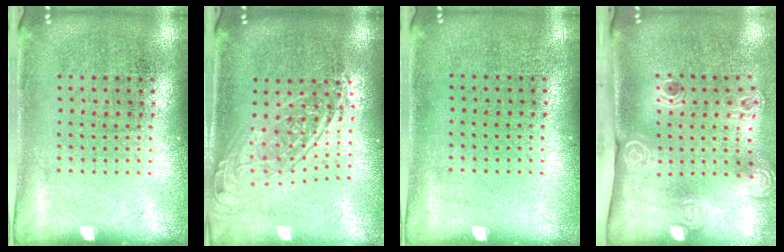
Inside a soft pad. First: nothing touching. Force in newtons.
{"total": 1.7, "press": 1.3, "slide": 1.0}
{"total": 0.0}
{"total": 2.3, "press": 1.6, "slide": 1.7}